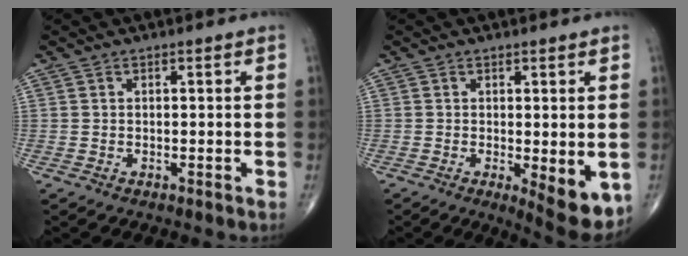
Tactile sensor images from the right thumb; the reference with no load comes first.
{"total": 7.5, "force": [-1.5, 2.3, 6.9], "torque": [-0.082, -0.021, -0.016]}